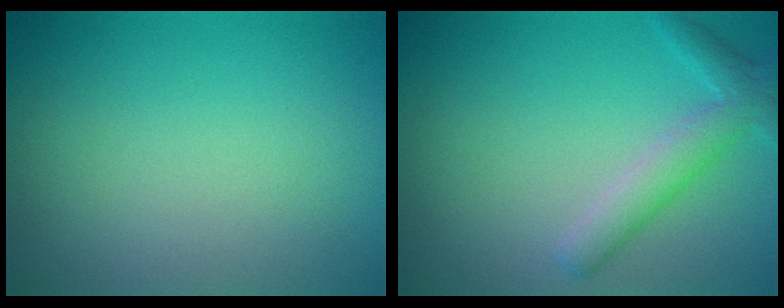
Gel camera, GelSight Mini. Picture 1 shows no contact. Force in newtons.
{"total": 2.1, "press": 2.1, "slide": 0.3}